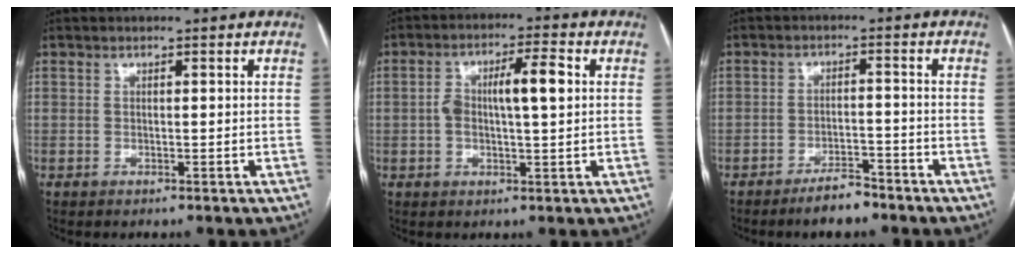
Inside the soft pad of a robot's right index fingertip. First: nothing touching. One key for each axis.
{"total": 7.8, "fx": 0.9, "fy": 1.8, "fz": 7.5, "tx": -0.138, "ty": 0.019, "tz": 0.014}
{"total": 4.6, "fx": -3.8, "fy": 1.4, "fz": 2.2, "tx": -0.039, "ty": 0.002, "tz": -0.062}